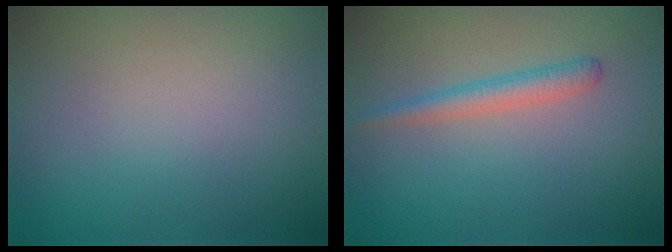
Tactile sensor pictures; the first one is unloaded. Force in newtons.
{"total": 1.9, "press": 1.9, "slide": 0.1}